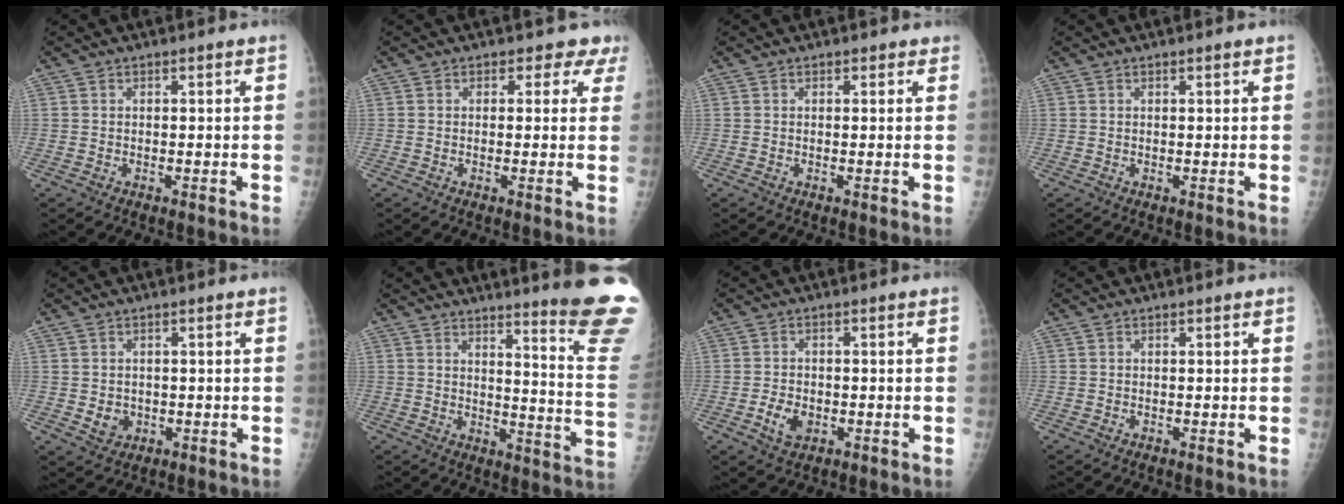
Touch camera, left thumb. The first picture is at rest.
{"total": 3.2, "force": [2.4, 2.1, 0.1], "torque": [0.031, -0.012, 0.005]}
{"total": 0.9, "force": [0.7, 0.5, 0.1], "torque": [0.007, -0.004, 0.004]}
{"total": 0.5, "force": [0.4, 0.0, 0.3], "torque": [-0.007, -0.001, 0.008]}
{"total": 2.8, "force": [-0.2, 2.5, 1.4], "torque": [-0.012, -0.002, 0.008]}
{"total": 17.7, "force": [14.5, 0.1, 10.1], "torque": [-0.105, -0.158, 0.169]}
{"total": 4.0, "force": [-1.2, 2.8, 2.6], "torque": [-0.042, 0.002, -0.017]}
{"total": 0.0}